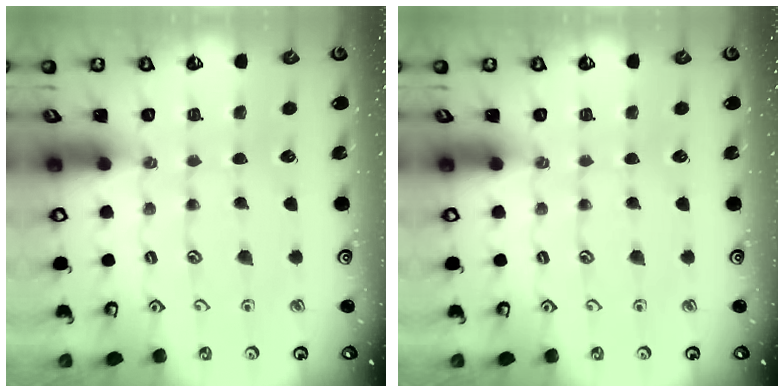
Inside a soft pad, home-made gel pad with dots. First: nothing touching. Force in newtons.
{"total": 0.0}